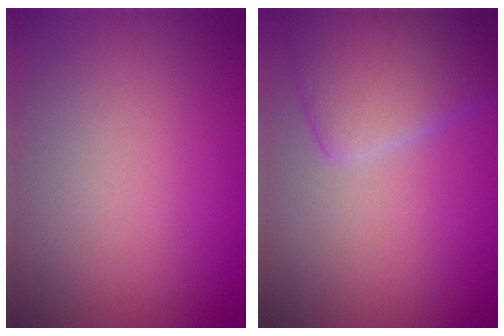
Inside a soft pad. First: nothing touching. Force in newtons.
{"total": 5.9, "press": 5.9, "slide": 0.2}